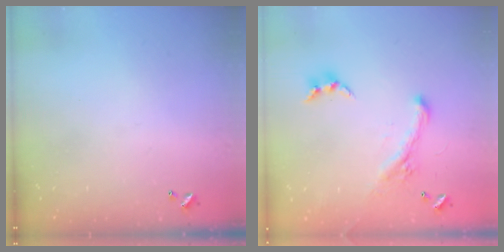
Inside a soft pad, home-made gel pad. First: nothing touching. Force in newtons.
{"total": 1.9, "press": 1.3, "slide": 1.4}